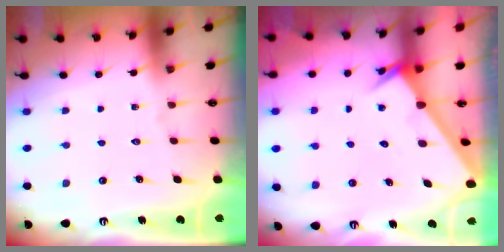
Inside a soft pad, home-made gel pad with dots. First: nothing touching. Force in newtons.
{"total": 2.5, "press": 2.5, "slide": 0.3}